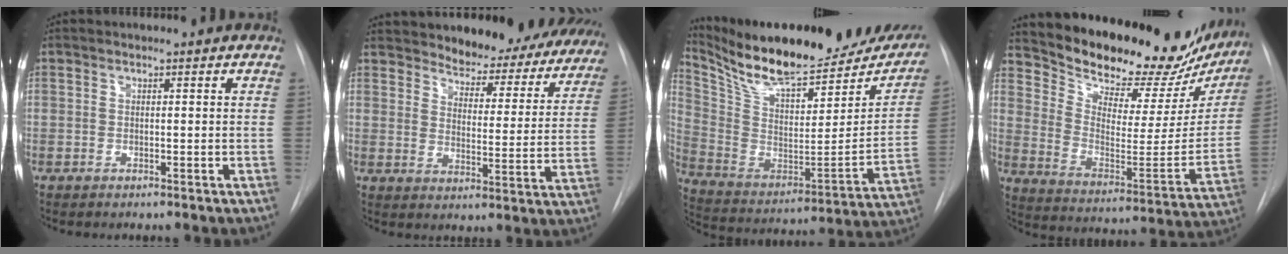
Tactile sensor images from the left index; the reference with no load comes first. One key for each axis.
{"total": 21.9, "fx": 20.0, "fy": 6.7, "fz": 5.8, "tx": -0.071, "ty": -0.041, "tz": 0.240}
{"total": 29.6, "fx": 24.5, "fy": 8.2, "fz": 14.5, "tx": -0.249, "ty": -0.029, "tz": 0.357}
{"total": 26.2, "fx": 23.5, "fy": 7.9, "fz": 8.2, "tx": -0.135, "ty": -0.063, "tz": 0.318}